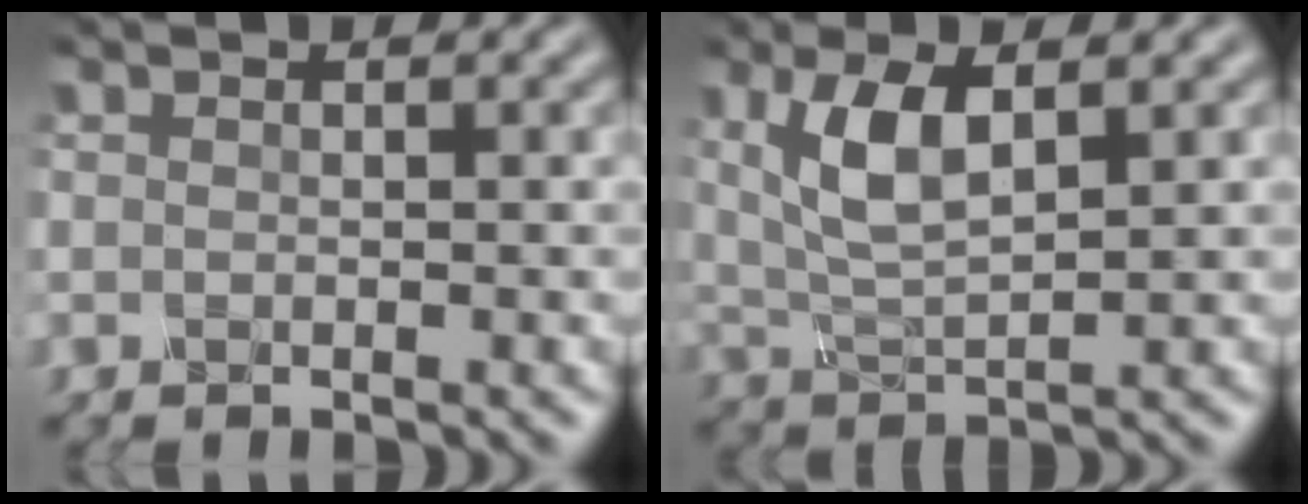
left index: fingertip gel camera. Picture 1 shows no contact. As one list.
[{"total": 4.8, "force": [1.8, 1.5, 4.2], "torque": [-0.095, 0.002, 0.037]}]